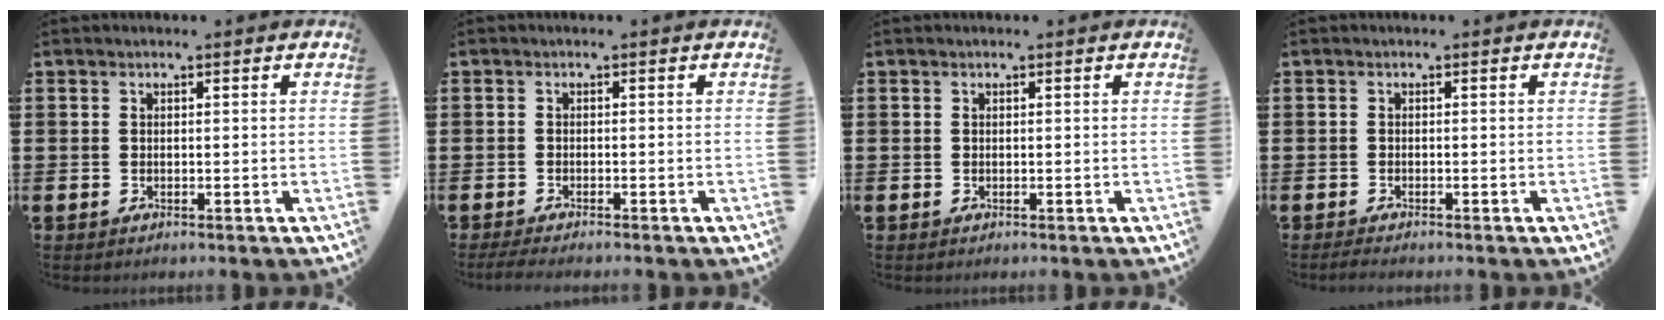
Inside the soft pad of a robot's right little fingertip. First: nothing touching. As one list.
[{"total": 1.2, "force": [-0.9, 0.1, 0.8], "torque": [-0.013, -0.003, -0.017]}, {"total": 0.0}, {"total": 0.8, "force": [-0.6, 0.0, 0.4], "torque": [-0.007, -0.002, -0.013]}]